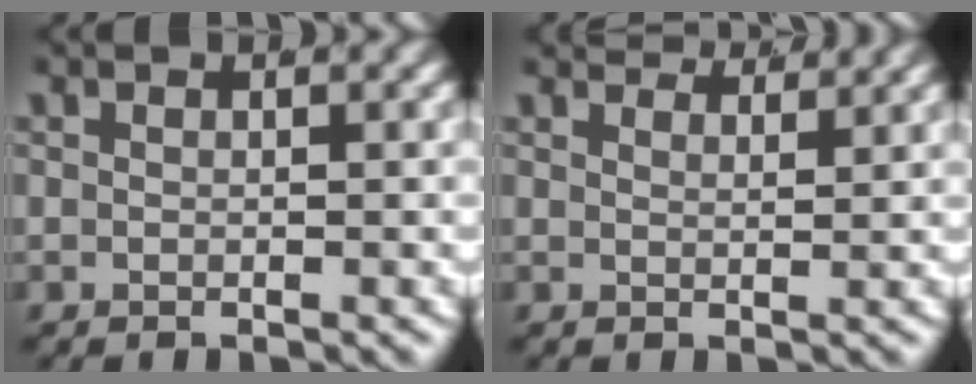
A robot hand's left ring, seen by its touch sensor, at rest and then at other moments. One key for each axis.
{"total": 3.7, "fx": 3.6, "fy": -0.1, "fz": 0.9, "tx": -0.006, "ty": -0.001, "tz": 0.058}